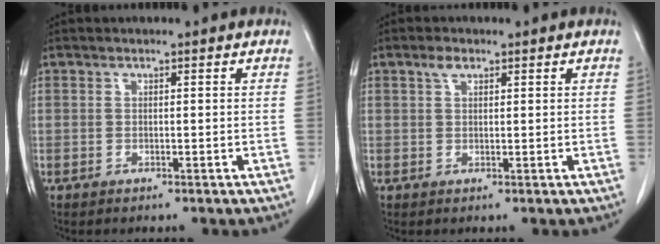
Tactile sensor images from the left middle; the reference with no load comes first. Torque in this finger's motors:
{"motor_torque": [0.26, -0.10, -0.07, 0.00]}